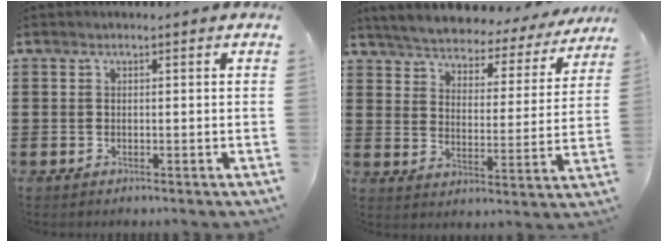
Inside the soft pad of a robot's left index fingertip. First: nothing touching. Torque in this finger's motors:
{"motor_torque": [1.03, -1.11, 0.48, 0.21]}